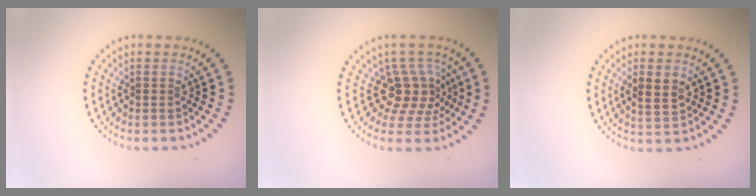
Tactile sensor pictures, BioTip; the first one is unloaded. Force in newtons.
{"total": 3.6, "press": 2.8, "slide": 2.4}
{"total": 2.7, "press": 2.6, "slide": 0.7}